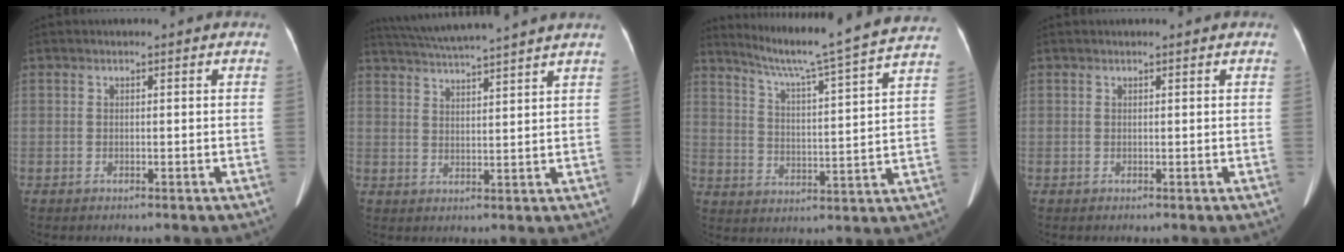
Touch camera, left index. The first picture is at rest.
{"total": 12.8, "force": [11.5, -1.4, 5.4], "torque": [-0.102, 0.012, 0.166]}
{"total": 20.5, "force": [18.2, -2.0, 9.1], "torque": [-0.155, -0.038, 0.243]}
{"total": 0.8, "force": [0.8, 0.0, 0.3], "torque": [-0.006, 0.010, 0.011]}